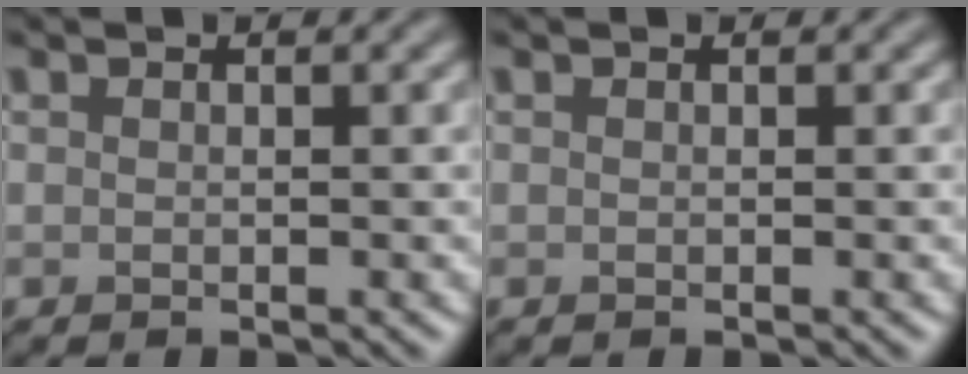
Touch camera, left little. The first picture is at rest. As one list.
[{"total": 0.0}]